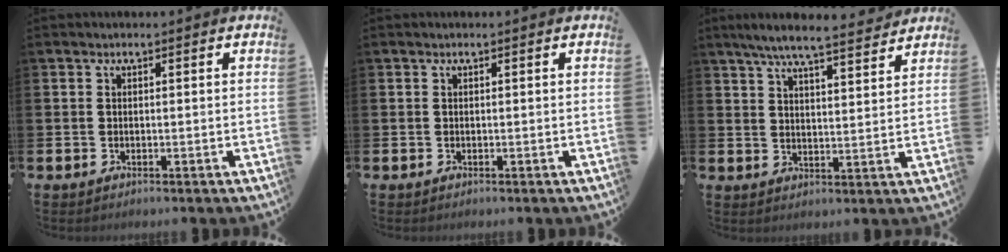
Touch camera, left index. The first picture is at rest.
{"total": 0.0}
{"total": 6.9, "force": [6.4, 0.5, 2.5], "torque": [-0.055, -0.034, 0.109]}